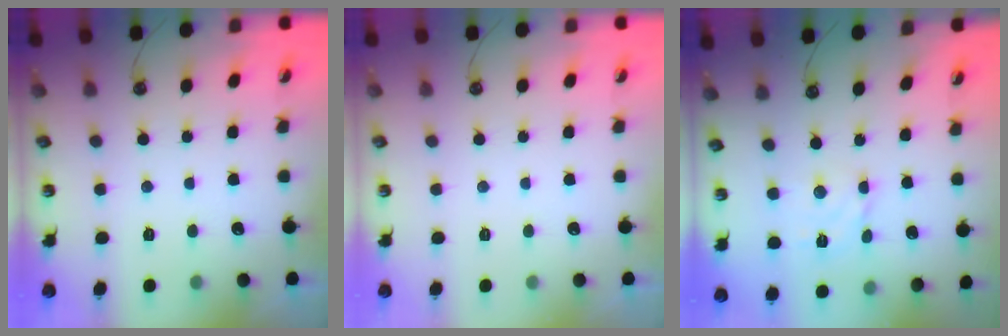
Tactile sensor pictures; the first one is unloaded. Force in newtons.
{"total": 0.0}
{"total": 4.7, "press": 4.6, "slide": 0.4}